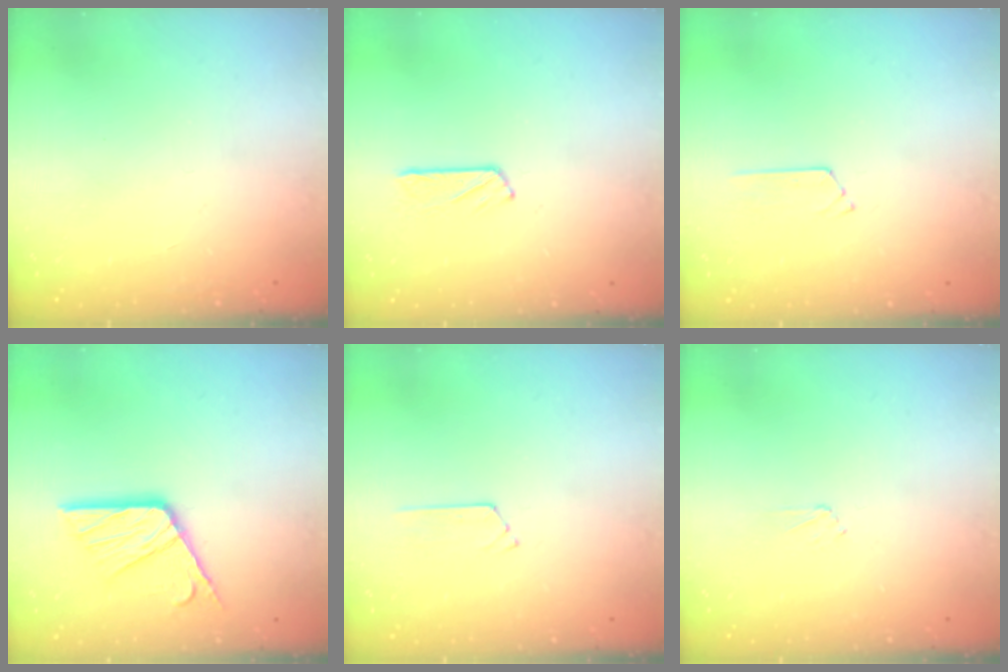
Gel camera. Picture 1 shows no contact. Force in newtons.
{"total": 3.4, "press": 3.4, "slide": 0.3}
{"total": 3.0, "press": 3.0, "slide": 0.4}
{"total": 14.6, "press": 14.6, "slide": 1.4}
{"total": 3.0, "press": 3.0, "slide": 0.4}
{"total": 3.3, "press": 3.3, "slide": 0.4}